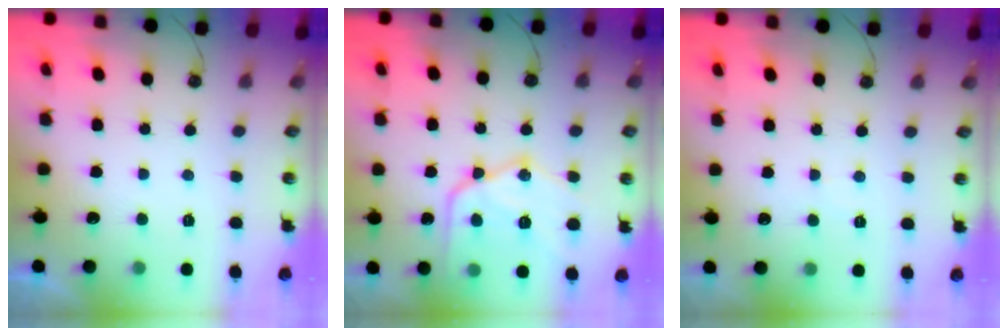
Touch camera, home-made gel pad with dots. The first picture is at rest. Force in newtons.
{"total": 18.9, "press": 18.8, "slide": 1.7}
{"total": 2.8, "press": 2.8, "slide": 0.5}